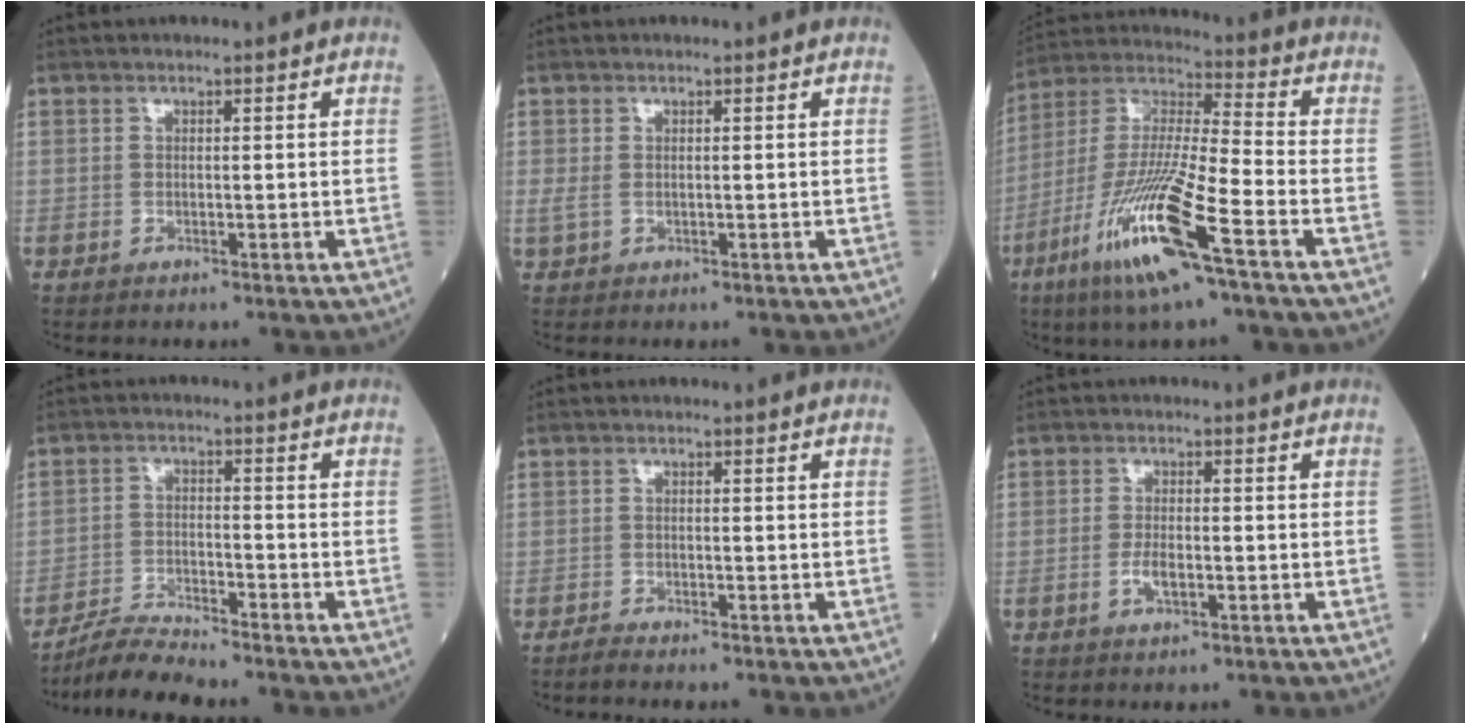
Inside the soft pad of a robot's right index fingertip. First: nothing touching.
{"total": 1.3, "force": [-0.2, 0.8, 1.0], "torque": [-0.025, 0.002, -0.002]}
{"total": 16.5, "force": [-8.2, 0.5, 14.3], "torque": [-0.300, -0.031, -0.160]}
{"total": 5.5, "force": [-5.4, -0.5, 1.1], "torque": [-0.022, -0.015, -0.103]}
{"total": 1.2, "force": [-1.2, -0.1, 0.2], "torque": [-0.011, -0.002, -0.024]}
{"total": 2.5, "force": [-0.9, 0.8, 2.2], "torque": [-0.045, 0.001, -0.016]}